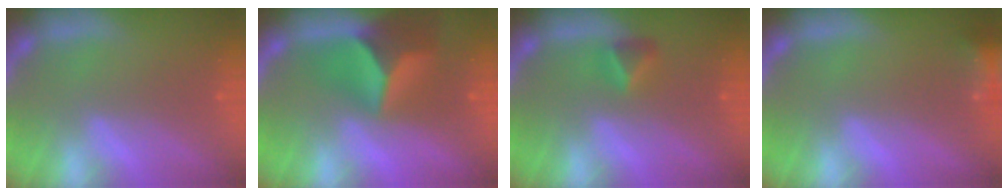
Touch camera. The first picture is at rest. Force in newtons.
{"total": 7.9}
{"total": 1.9}
{"total": 4.4}